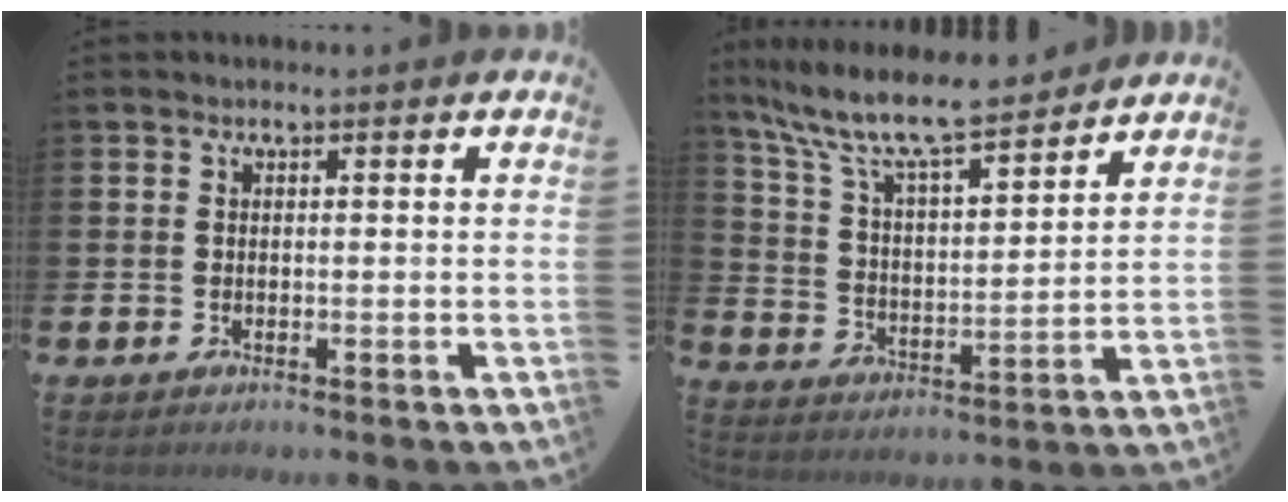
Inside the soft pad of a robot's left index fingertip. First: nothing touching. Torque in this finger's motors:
{"motor_torque": [1.75, -0.39, 0.36, 0.21]}